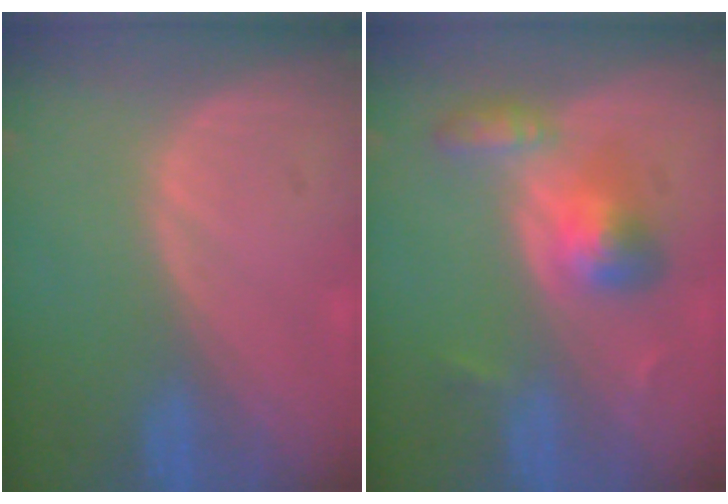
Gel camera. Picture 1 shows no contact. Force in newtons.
{"total": 5.7, "press": 5.4, "slide": 1.6}